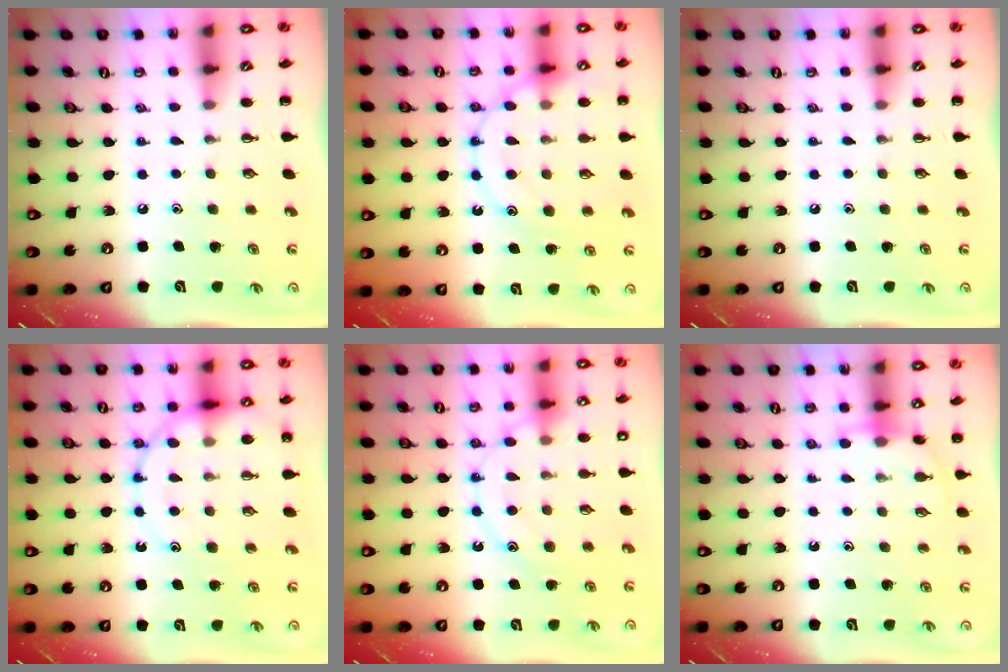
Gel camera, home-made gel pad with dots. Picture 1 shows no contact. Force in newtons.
{"total": 14.8, "press": 14.8, "slide": 1.4}
{"total": 0.0}
{"total": 15.3, "press": 14.9, "slide": 3.7}
{"total": 14.4, "press": 14.3, "slide": 0.8}
{"total": 5.6, "press": 5.5, "slide": 1.2}